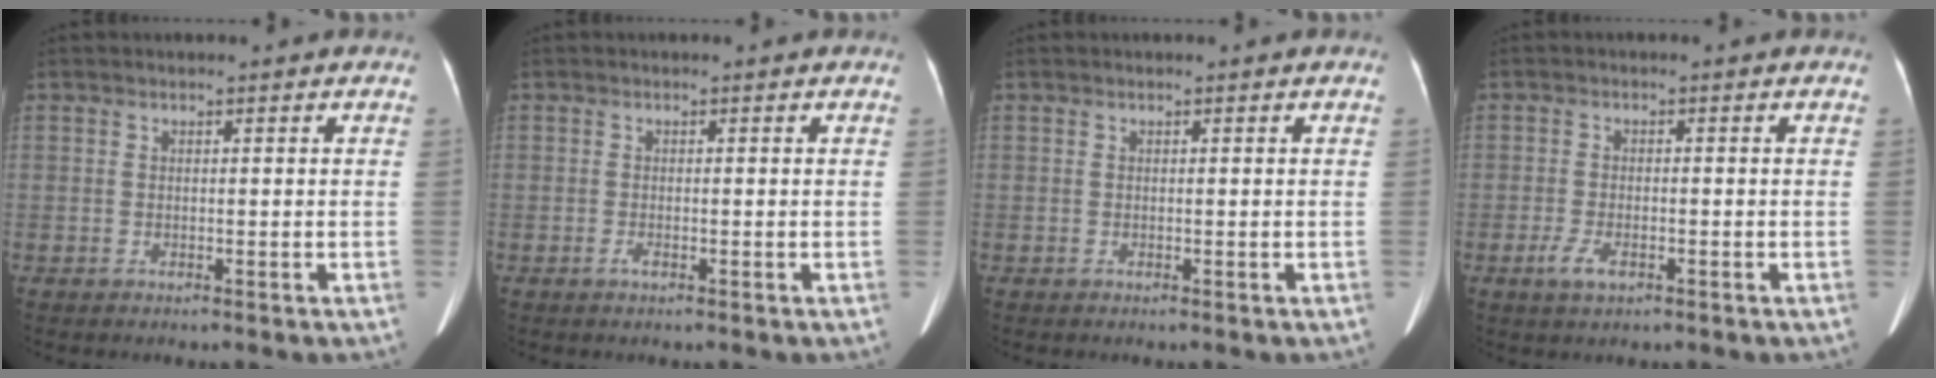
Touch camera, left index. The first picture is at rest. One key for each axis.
{"total": 0.8, "fx": -0.4, "fy": 0.1, "fz": 0.7, "tx": -0.020, "ty": -0.002, "tz": -0.006}
{"total": 0.0}
{"total": 3.1, "fx": -1.6, "fy": 1.3, "fz": 2.3, "tx": -0.056, "ty": -0.003, "tz": -0.026}